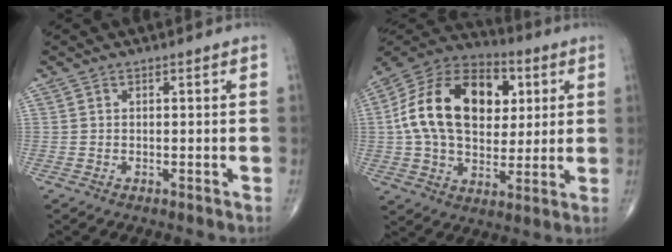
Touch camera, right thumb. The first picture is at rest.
{"total": 23.5, "force": [4.5, 15.4, 17.2], "torque": [-0.285, 0.010, 0.070]}